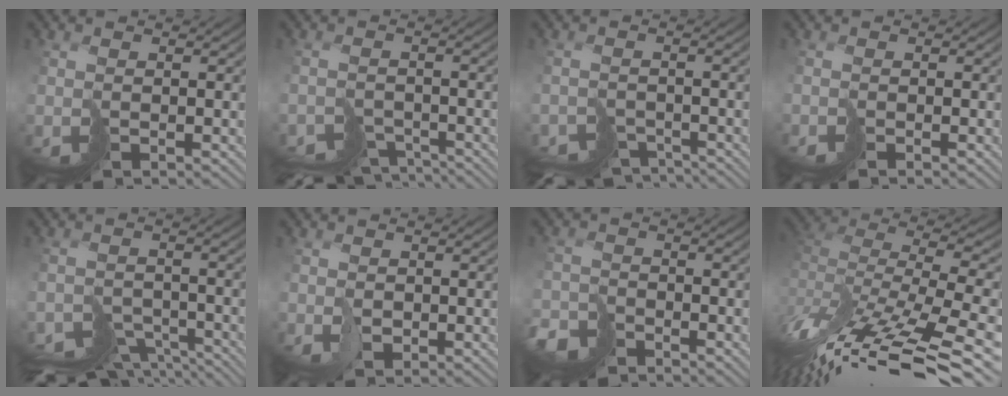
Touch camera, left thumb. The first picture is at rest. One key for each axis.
{"total": 5.9, "fx": -5.3, "fy": 2.2, "fz": 1.5, "tx": -0.012, "ty": -0.016, "tz": -0.082}
{"total": 5.1, "fx": -4.7, "fy": 1.8, "fz": 0.8, "tx": 0.002, "ty": -0.015, "tz": -0.075}
{"total": 1.0, "fx": -0.8, "fy": -0.4, "fz": -0.2, "tx": 0.009, "ty": 0.003, "tz": -0.021}
{"total": 7.9, "fx": -7.1, "fy": 2.9, "fz": 1.9, "tx": -0.017, "ty": -0.018, "tz": -0.102}
{"total": 0.8, "fx": 0.4, "fy": 0.7, "fz": 0.2, "tx": -0.002, "ty": 0.002, "tz": 0.009}
{"total": 4.2, "fx": -3.8, "fy": 1.4, "fz": 1.1, "tx": -0.016, "ty": 0.000, "tz": -0.084}
{"total": 14.1, "fx": -6.5, "fy": 4.1, "fz": 11.8, "tx": -0.237, "ty": 0.013, "tz": -0.101}